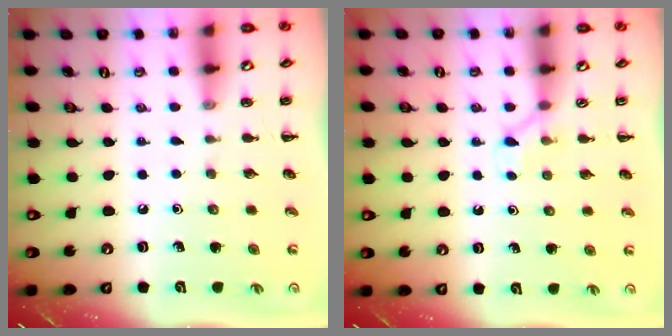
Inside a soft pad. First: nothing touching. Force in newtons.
{"total": 2.6, "press": 2.5, "slide": 0.9}